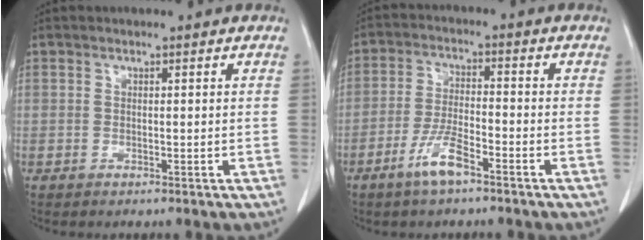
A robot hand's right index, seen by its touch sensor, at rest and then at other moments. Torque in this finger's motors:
{"motor_torque": [0.92, -0.84, 0.15, 0.08]}